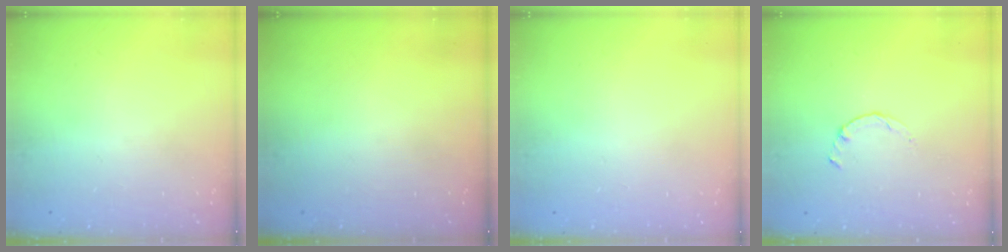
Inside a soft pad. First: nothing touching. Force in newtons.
{"total": 0.0}
{"total": 2.6, "press": 2.6, "slide": 0.2}
{"total": 0.8, "press": 0.7, "slide": 0.2}